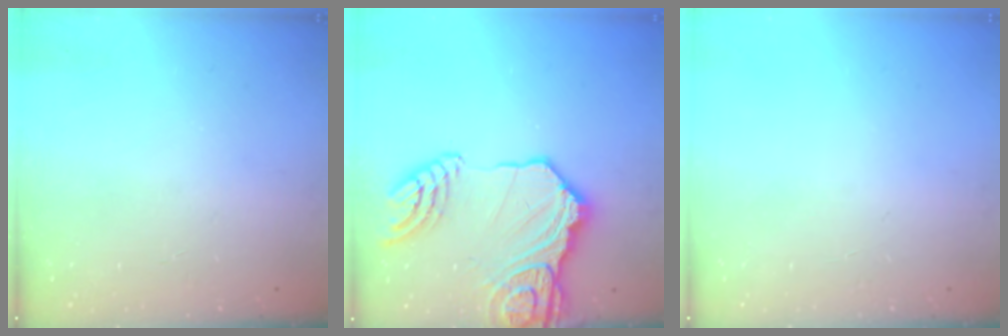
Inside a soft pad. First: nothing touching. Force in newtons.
{"total": 21.1, "press": 21.0, "slide": 2.4}
{"total": 2.4, "press": 2.4, "slide": 0.2}